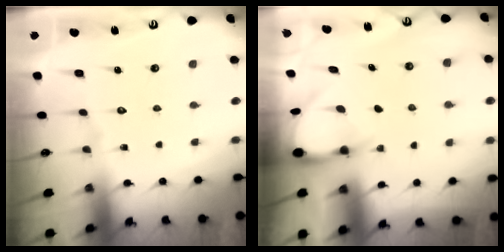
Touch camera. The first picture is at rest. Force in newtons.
{"total": 3.3, "press": 3.3, "slide": 0.3}